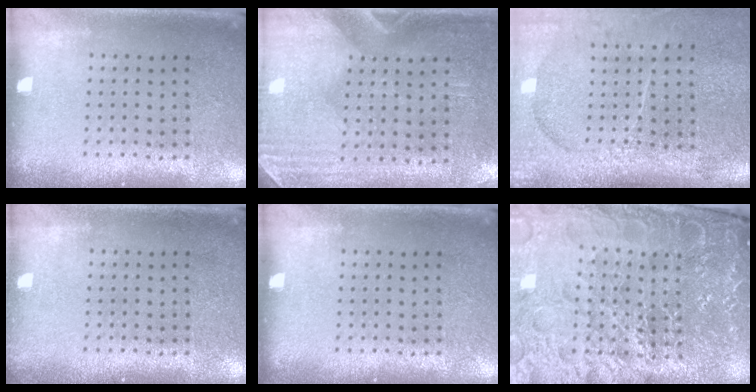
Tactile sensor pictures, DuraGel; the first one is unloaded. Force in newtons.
{"total": 2.9, "press": 2.5, "slide": 1.5}
{"total": 4.4, "press": 3.6, "slide": 2.6}
{"total": 0.7, "press": 0.7, "slide": 0.0}
{"total": 0.0}
{"total": 5.2, "press": 4.9, "slide": 1.7}